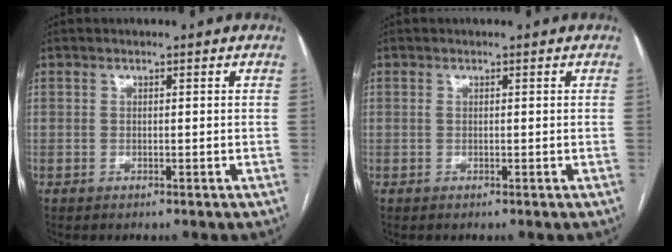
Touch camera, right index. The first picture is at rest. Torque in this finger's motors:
{"motor_torque": [0.09, 0.13, 0.06, 0.01]}